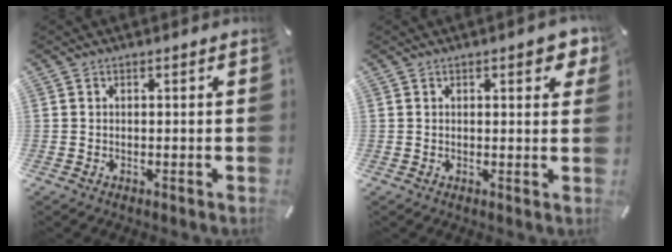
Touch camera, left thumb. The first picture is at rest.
{"total": 4.2, "force": [1.9, 1.7, 3.4], "torque": [-0.039, -0.007, 0.026]}